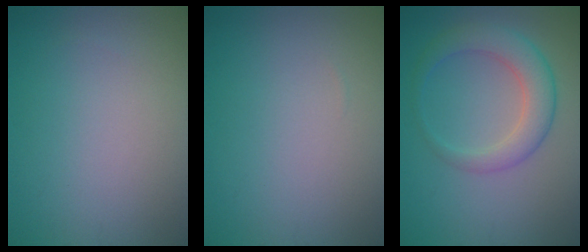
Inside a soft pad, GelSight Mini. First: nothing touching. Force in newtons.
{"total": 0.0}
{"total": 4.1, "press": 4.1, "slide": 0.2}